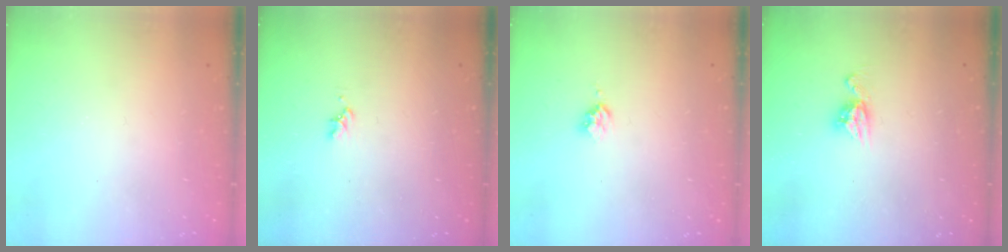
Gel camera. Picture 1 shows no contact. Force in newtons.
{"total": 1.6, "press": 1.6, "slide": 0.3}
{"total": 2.5, "press": 2.5, "slide": 0.3}
{"total": 6.8, "press": 6.8, "slide": 0.5}